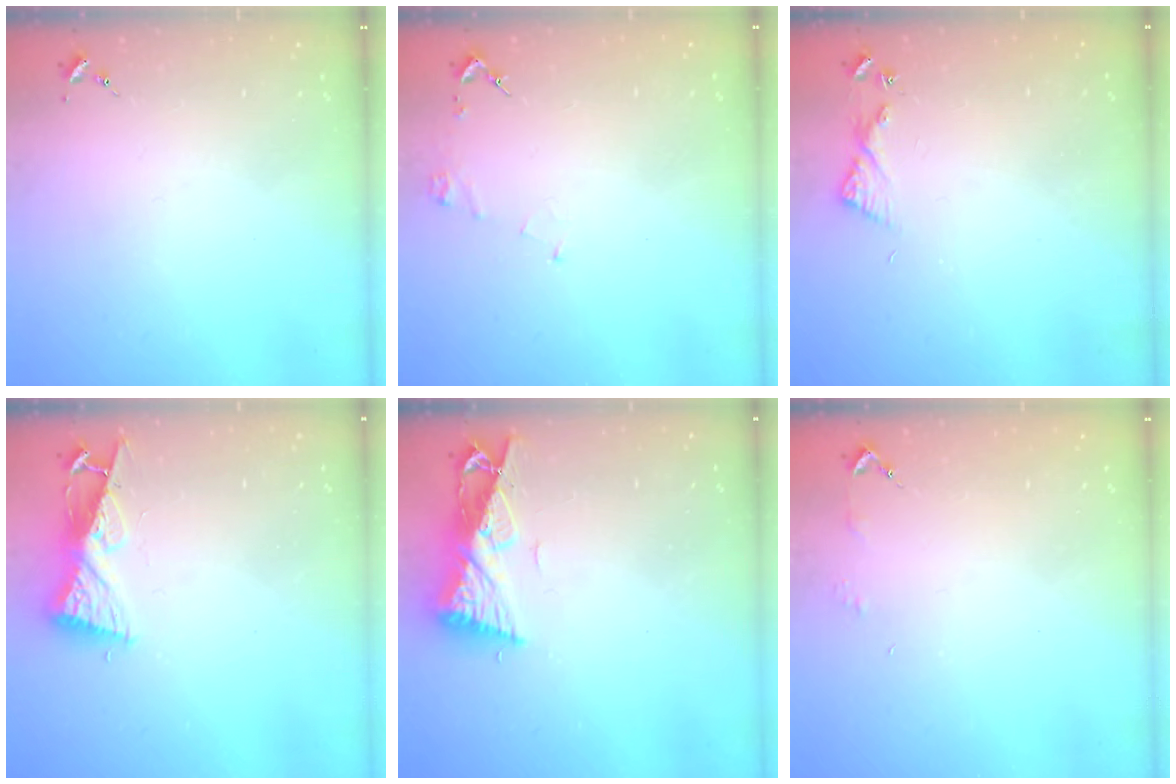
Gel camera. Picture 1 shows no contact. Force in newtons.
{"total": 3.7, "press": 3.7, "slide": 0.5}
{"total": 6.1, "press": 6.1, "slide": 0.6}
{"total": 8.2, "press": 8.2, "slide": 0.7}
{"total": 9.7, "press": 9.7, "slide": 0.7}
{"total": 2.9, "press": 2.8, "slide": 0.3}